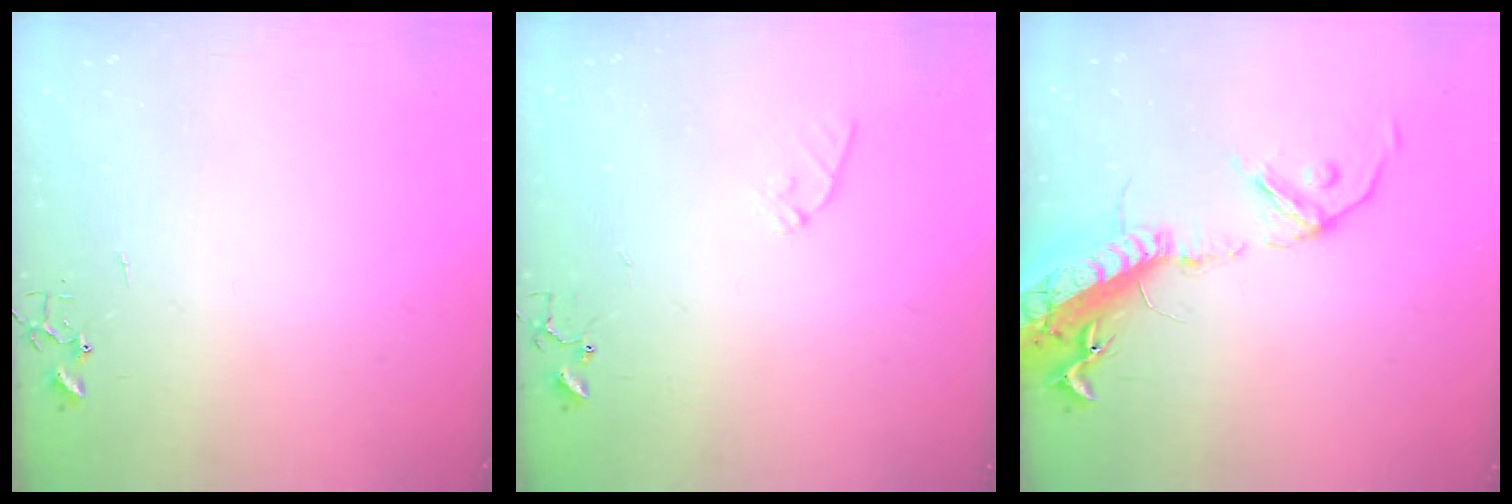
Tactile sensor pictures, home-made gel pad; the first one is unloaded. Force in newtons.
{"total": 6.4, "press": 6.4, "slide": 0.6}
{"total": 21.7, "press": 21.1, "slide": 5.1}